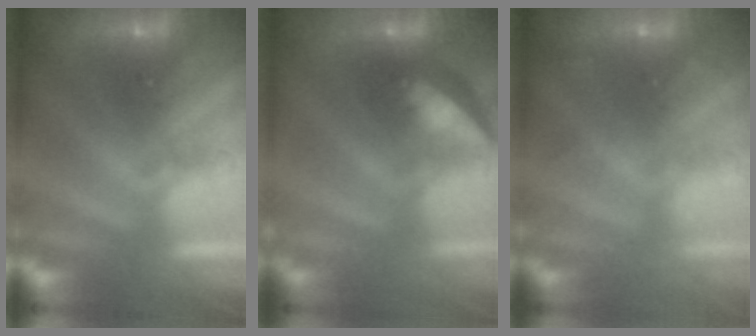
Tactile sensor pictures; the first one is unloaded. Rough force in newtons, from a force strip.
{"total": 6.1}
{"total": 2.3}